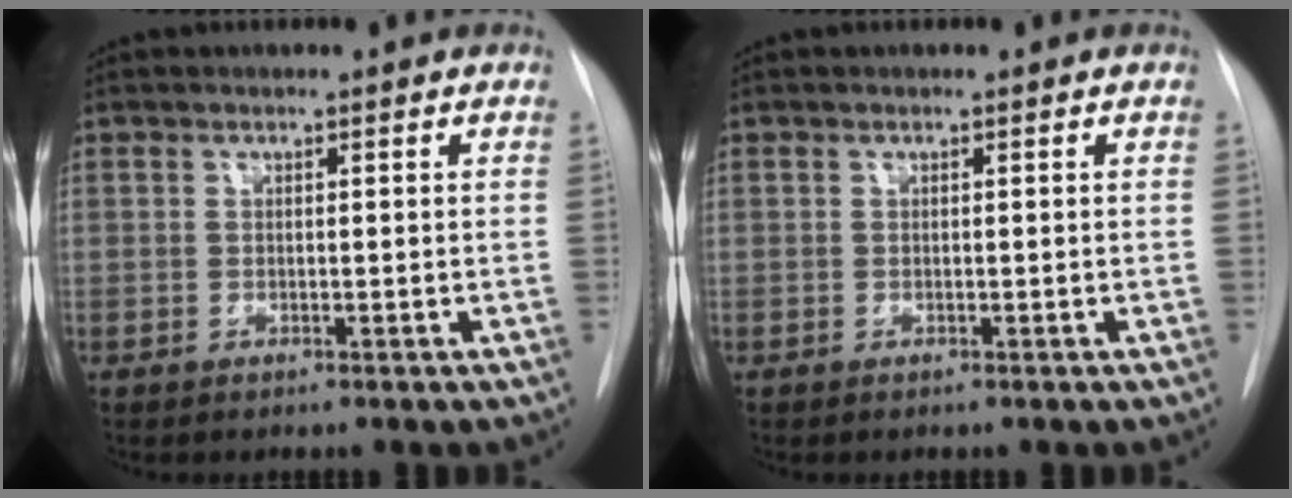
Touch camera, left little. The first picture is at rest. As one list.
[{"total": 0.0}]